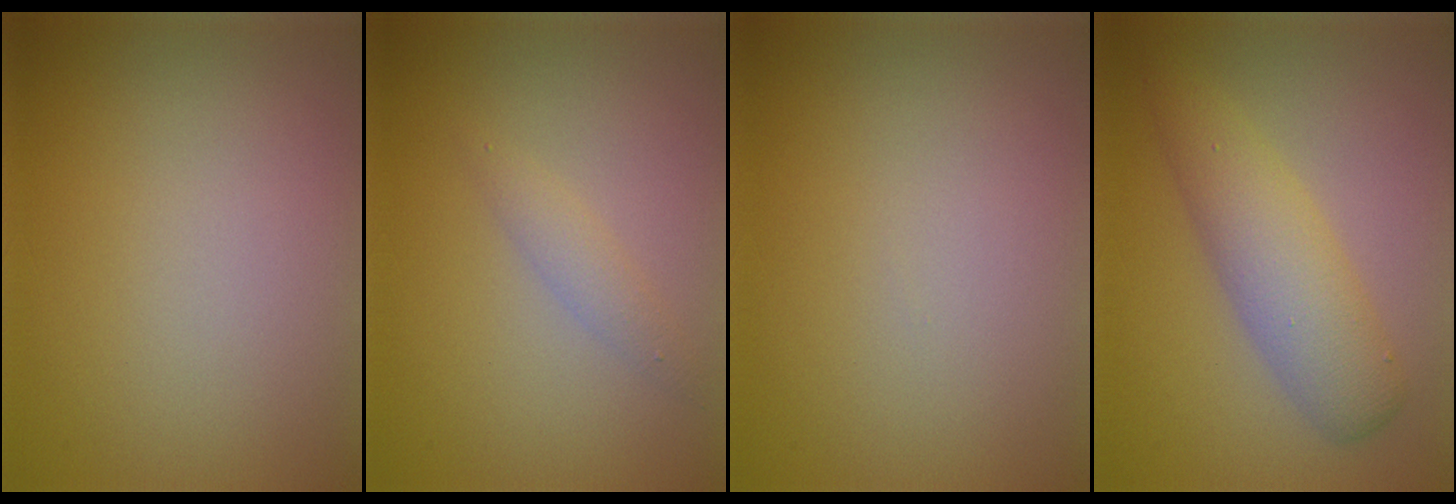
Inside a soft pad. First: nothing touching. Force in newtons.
{"total": 1.4, "press": 1.4, "slide": 0.0}
{"total": 0.0}
{"total": 4.7, "press": 4.7, "slide": 0.2}